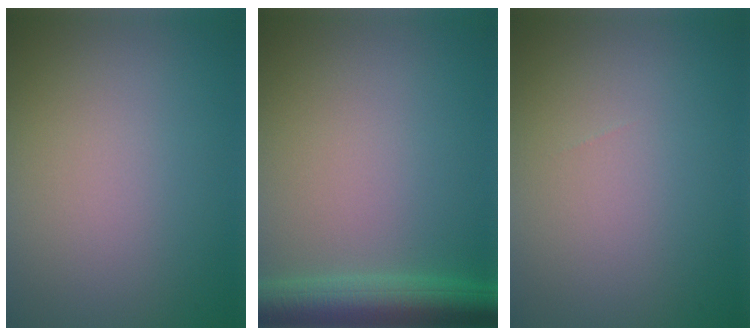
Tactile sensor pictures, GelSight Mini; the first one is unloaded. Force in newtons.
{"total": 5.1, "press": 5.1, "slide": 0.2}
{"total": 0.0}